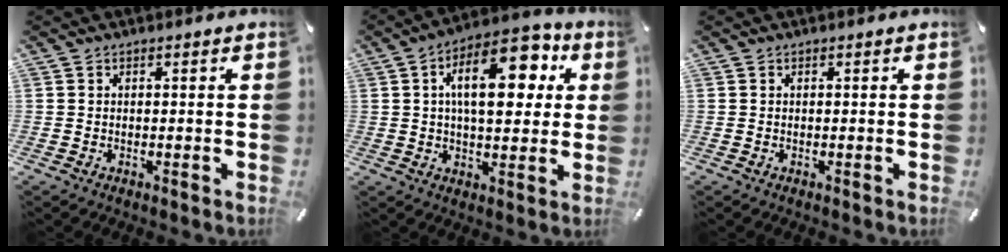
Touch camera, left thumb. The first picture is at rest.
{"total": 16.8, "force": [5.2, 8.8, 13.4], "torque": [-0.197, -0.006, 0.082]}
{"total": 0.0}